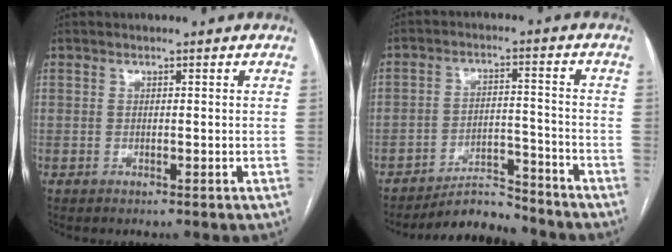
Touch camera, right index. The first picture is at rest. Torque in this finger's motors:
{"motor_torque": [-0.23, 0.03, -0.52, -0.16]}